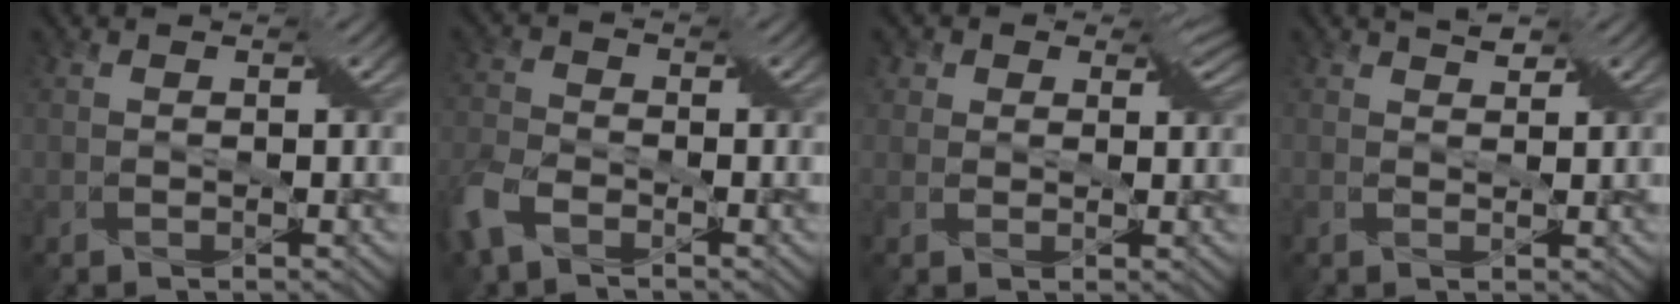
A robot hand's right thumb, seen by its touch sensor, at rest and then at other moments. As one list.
[{"total": 5.8, "force": [-3.6, 2.9, 3.5], "torque": [-0.090, -0.009, -0.087]}, {"total": 5.3, "force": [2.8, 3.8, 2.3], "torque": [-0.053, 0.005, 0.034]}, {"total": 1.6, "force": [1.3, 0.5, 0.9], "torque": [-0.021, 0.002, 0.023]}]